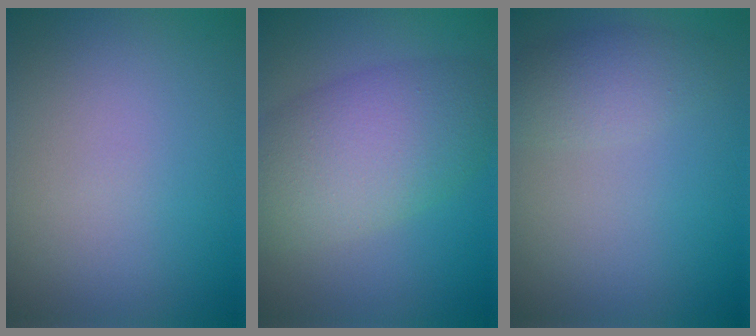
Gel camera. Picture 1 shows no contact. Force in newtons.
{"total": 7.8, "press": 7.8, "slide": 0.4}
{"total": 2.4, "press": 2.4, "slide": 0.1}